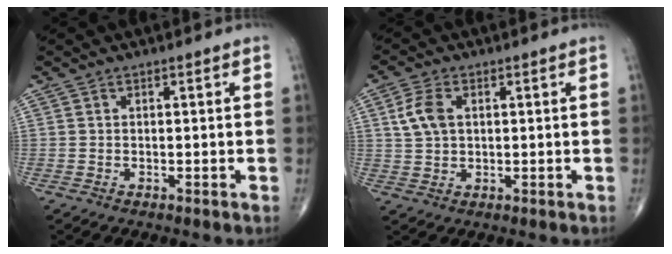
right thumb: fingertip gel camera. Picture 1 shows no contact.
{"total": 5.4, "force": [1.4, 3.4, 4.0], "torque": [-0.084, 0.002, 0.026]}